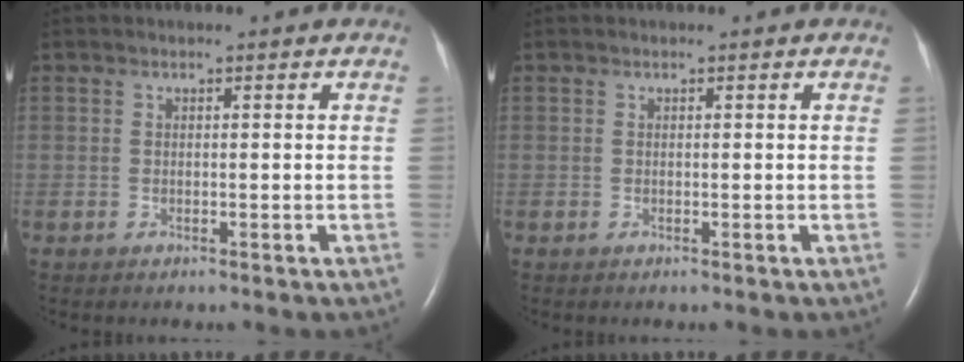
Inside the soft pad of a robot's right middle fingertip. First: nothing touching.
{"total": 0.0}